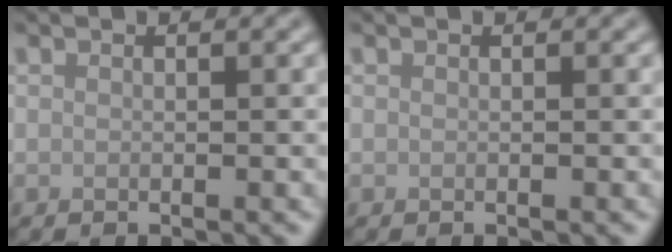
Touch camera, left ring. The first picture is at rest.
{"total": 0.0}